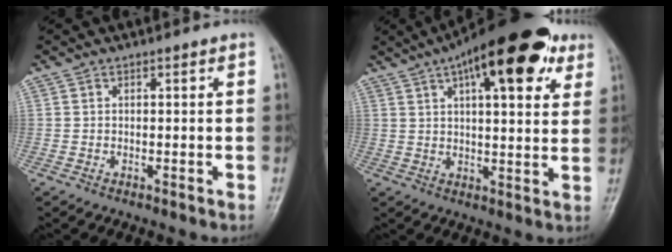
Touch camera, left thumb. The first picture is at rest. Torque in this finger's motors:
{"motor_torque": [0.57, 0.56, 1.63, -1.14, 0.26]}